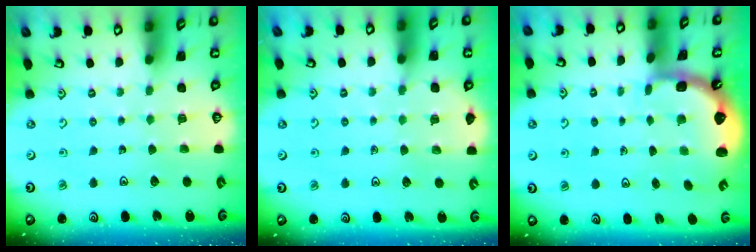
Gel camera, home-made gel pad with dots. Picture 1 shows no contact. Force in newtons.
{"total": 5.8, "press": 5.7, "slide": 1.2}
{"total": 2.4, "press": 1.7, "slide": 1.7}